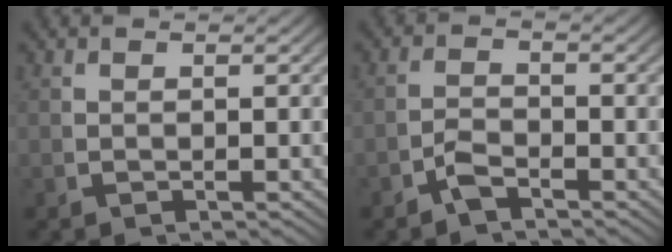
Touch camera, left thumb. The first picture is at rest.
{"total": 1.9, "force": [-1.6, 0.7, 0.8], "torque": [-0.014, -0.003, -0.033]}